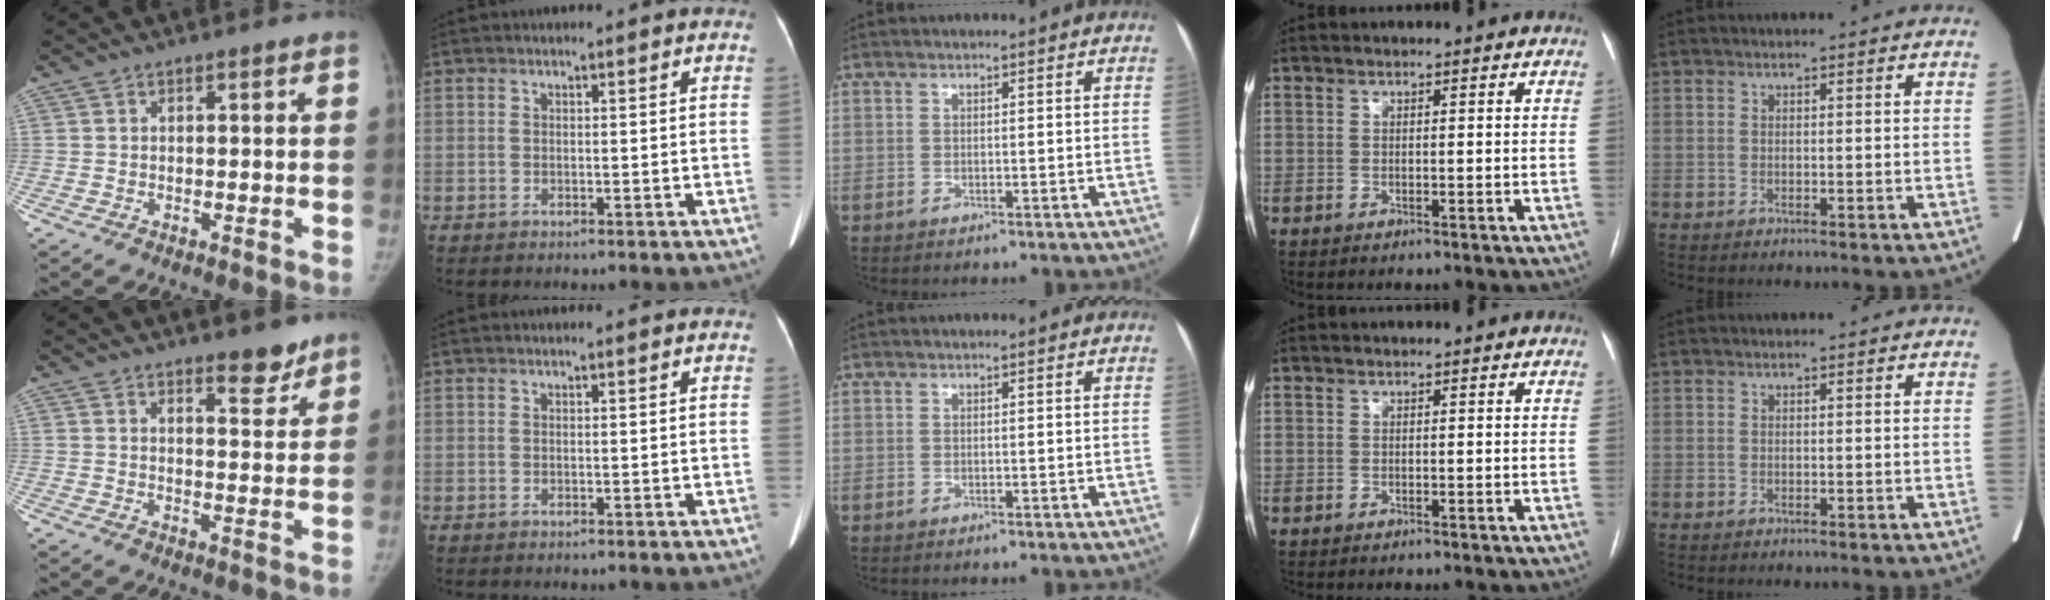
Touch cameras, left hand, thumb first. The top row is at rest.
{"thumb": {"total": 5.0, "force": [4.0, 1.8, 2.5], "torque": [-0.013, -0.030, 0.055]}}